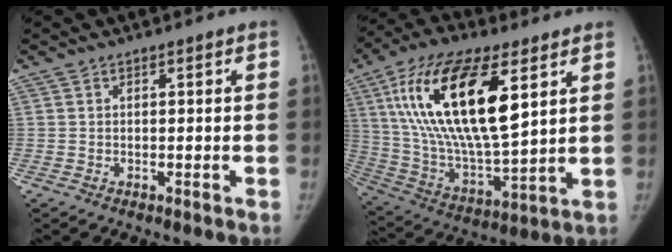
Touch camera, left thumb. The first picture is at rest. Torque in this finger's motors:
{"motor_torque": [1.49, 1.42, 2.26, -0.52, 0.86]}